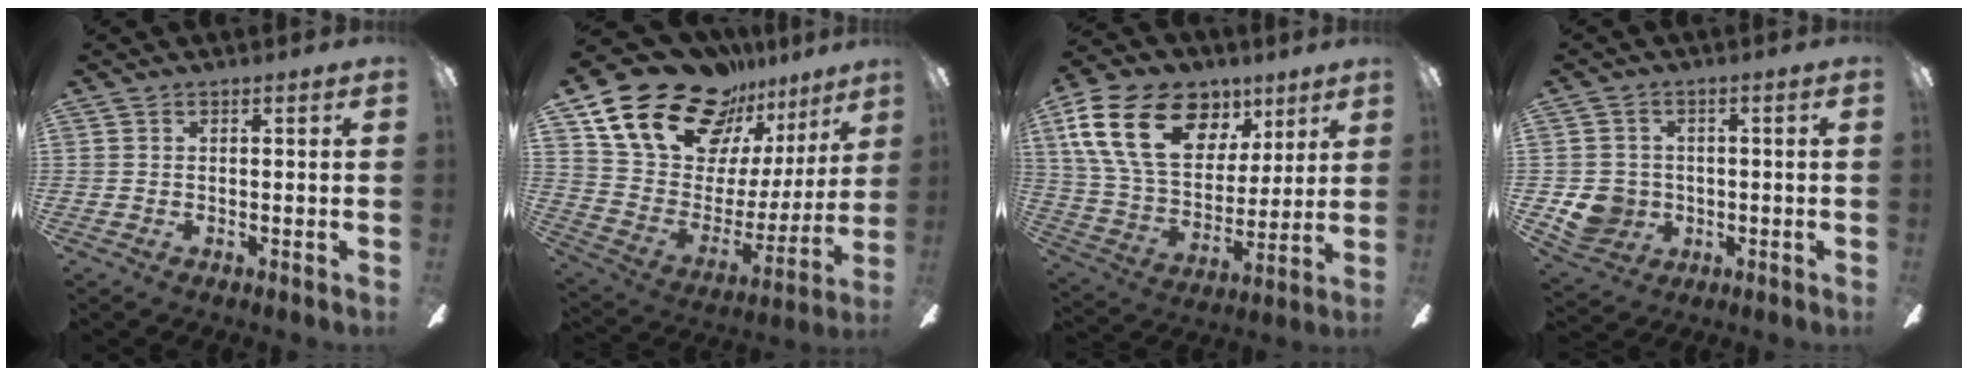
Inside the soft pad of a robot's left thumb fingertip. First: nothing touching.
{"total": 24.8, "force": [17.9, 13.4, 10.7], "torque": [-0.184, -0.116, 0.336]}
{"total": 23.3, "force": [10.5, 15.3, 14.1], "torque": [-0.256, -0.034, 0.188]}
{"total": 7.0, "force": [-0.9, 6.6, 2.1], "torque": [-0.049, 0.007, -0.012]}